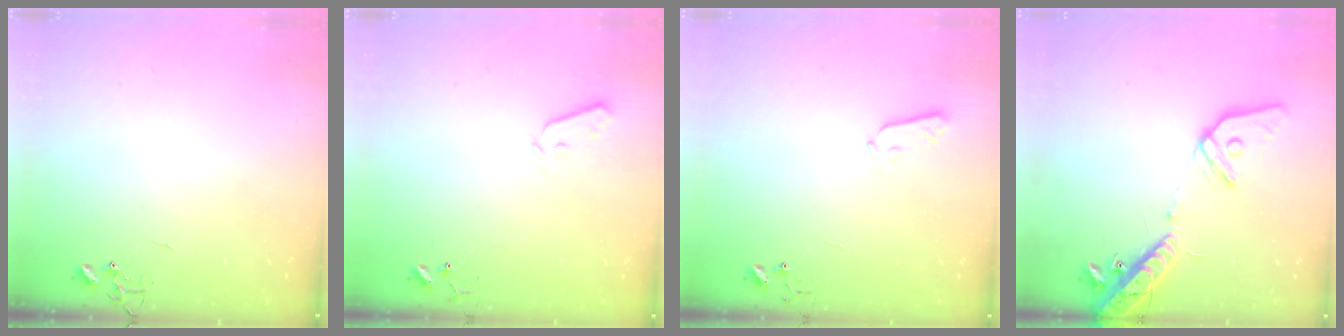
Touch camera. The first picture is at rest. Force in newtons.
{"total": 3.7, "press": 3.6, "slide": 0.6}
{"total": 3.9, "press": 3.8, "slide": 0.8}
{"total": 16.7, "press": 16.3, "slide": 3.5}